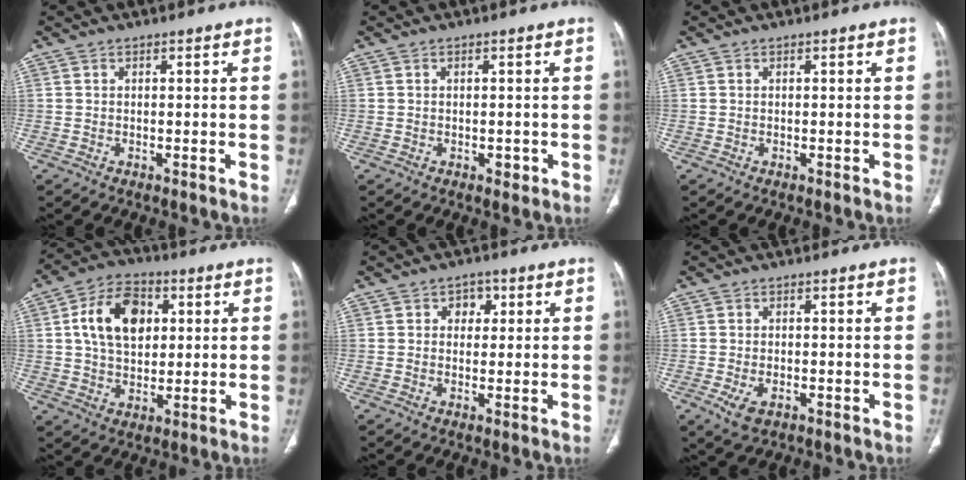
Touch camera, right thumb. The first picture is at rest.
{"total": 1.4, "force": [-0.4, 0.9, 1.0], "torque": [-0.008, 0.000, -0.003]}
{"total": 0.0}
{"total": 13.3, "force": [3.0, 8.9, 9.3], "torque": [-0.138, 0.005, 0.049]}
{"total": 3.3, "force": [1.0, 2.6, 1.6], "torque": [0.002, 0.002, 0.010]}
{"total": 3.9, "force": [-1.5, 2.2, 2.9], "torque": [-0.060, 0.001, -0.020]}